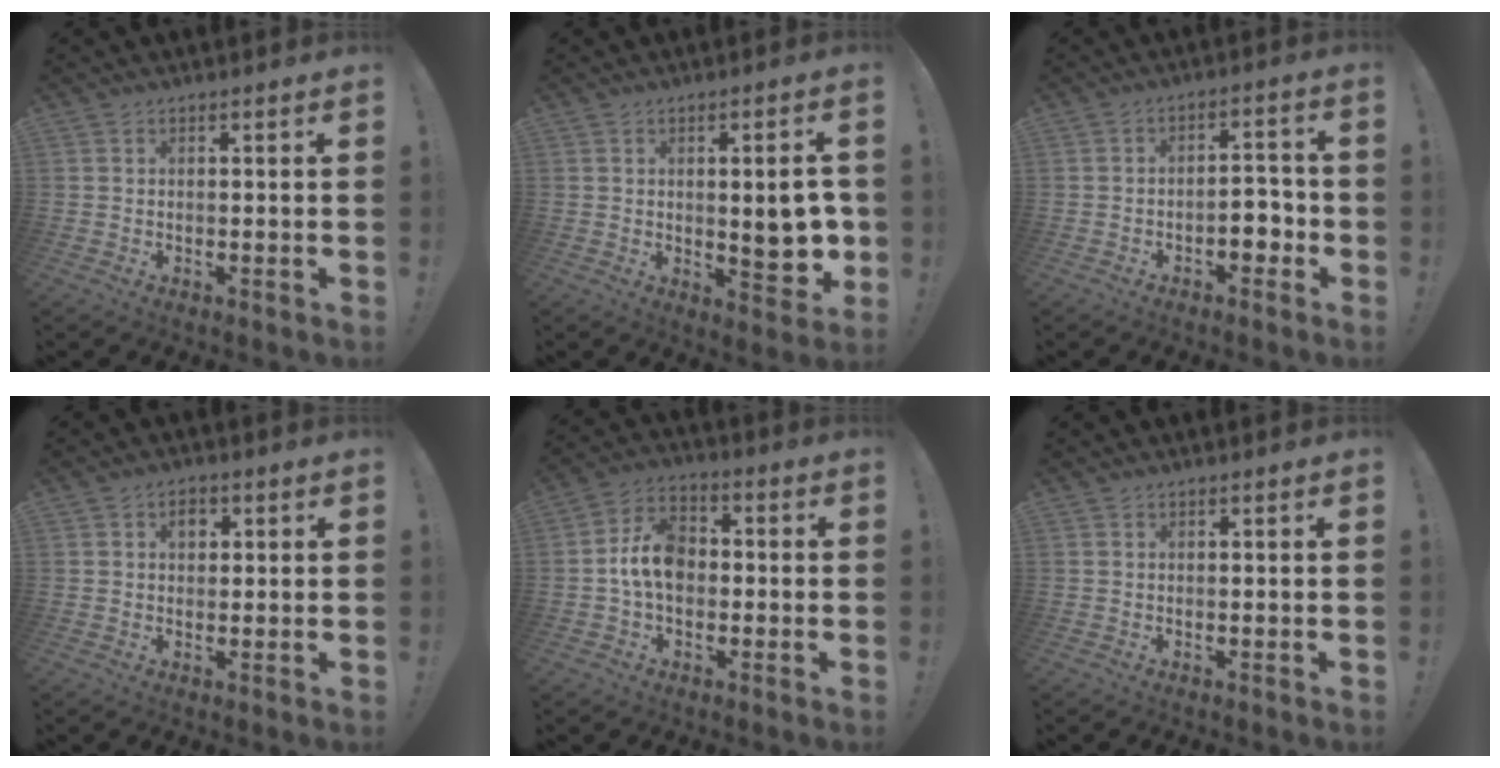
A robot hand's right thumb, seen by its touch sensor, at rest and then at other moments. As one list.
[{"total": 10.7, "force": [0.1, 3.7, 10.1], "torque": [-0.119, -0.008, 0.004]}, {"total": 6.5, "force": [-2.8, 3.5, 4.7], "torque": [-0.063, 0.014, -0.048]}, {"total": 3.1, "force": [1.0, 2.4, 1.7], "torque": [-0.016, -0.001, 0.013]}, {"total": 11.0, "force": [-0.6, 7.7, 7.8], "torque": [-0.132, 0.010, -0.009]}, {"total": 0.0}]